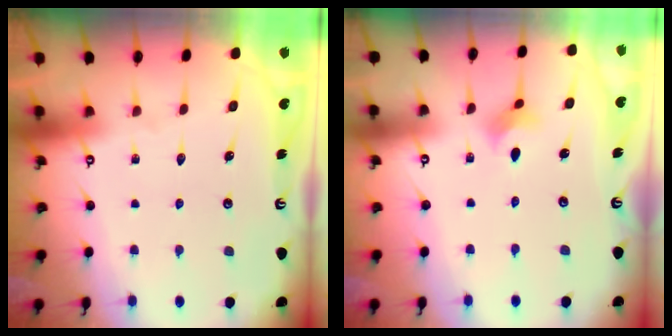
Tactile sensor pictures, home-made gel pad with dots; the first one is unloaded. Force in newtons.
{"total": 2.8, "press": 2.7, "slide": 0.6}